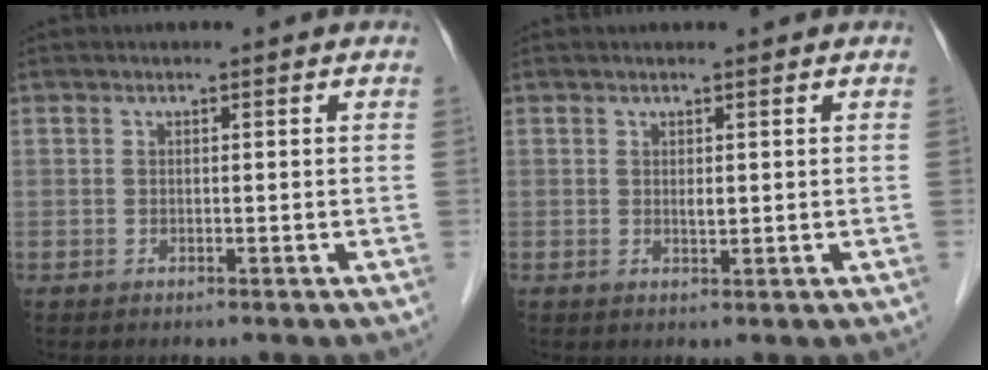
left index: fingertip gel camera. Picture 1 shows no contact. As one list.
[{"total": 1.1, "force": [0.6, 0.4, 0.9], "torque": [-0.017, -0.003, 0.011]}]